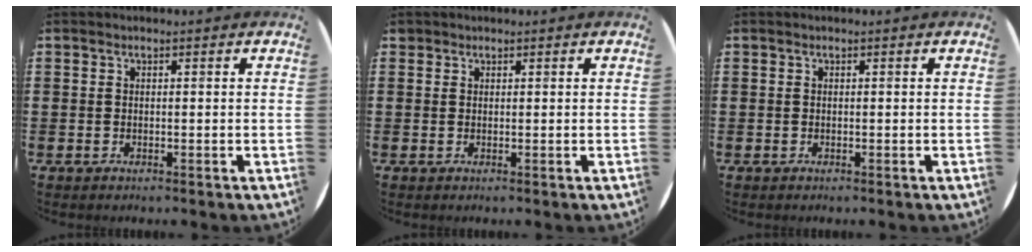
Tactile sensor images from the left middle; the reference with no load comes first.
{"total": 0.6, "force": [0.5, 0.3, -0.1], "torque": [0.003, 0.004, 0.009]}
{"total": 0.0}